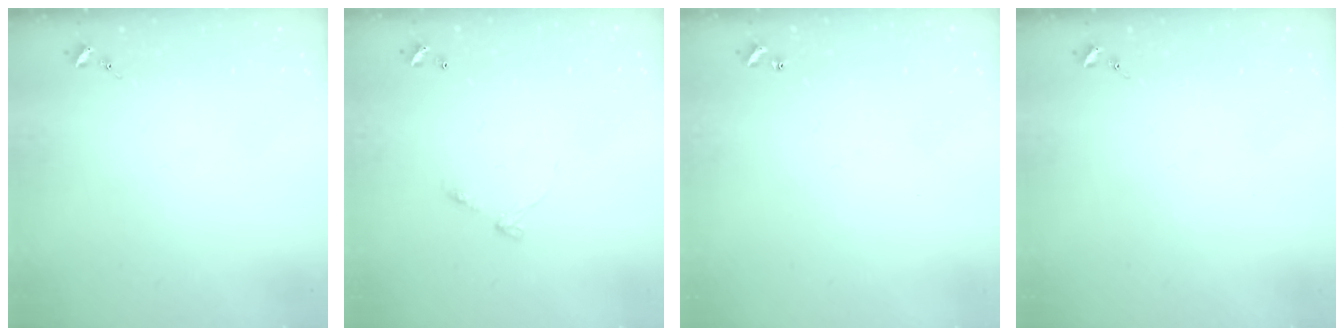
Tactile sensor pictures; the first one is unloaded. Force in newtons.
{"total": 5.6, "press": 5.6, "slide": 0.5}
{"total": 1.0, "press": 1.0, "slide": 0.2}
{"total": 0.0}